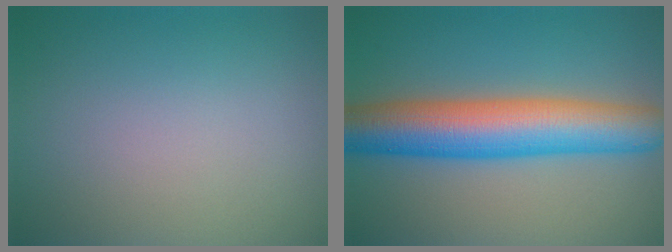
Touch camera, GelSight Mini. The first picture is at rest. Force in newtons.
{"total": 9.9, "press": 9.9, "slide": 0.1}